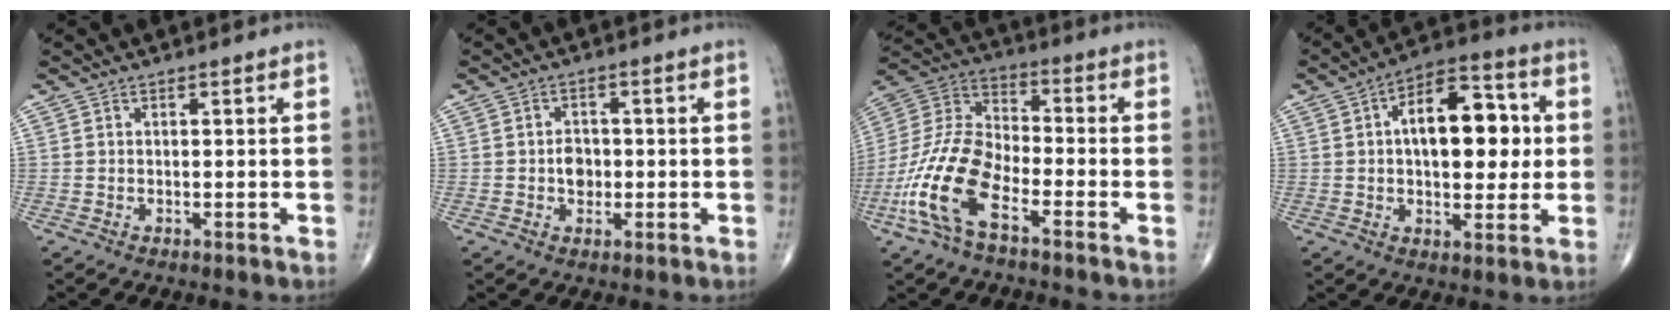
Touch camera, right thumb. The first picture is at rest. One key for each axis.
{"total": 3.4, "fx": -0.4, "fy": 2.6, "fz": 2.1, "tx": -0.017, "ty": 0.005, "tz": -0.009}
{"total": 16.4, "fx": -7.4, "fy": 7.3, "fz": 12.7, "tx": -0.268, "ty": 0.040, "tz": -0.150}
{"total": 16.2, "fx": 2.1, "fy": 8.7, "fz": 13.6, "tx": -0.163, "ty": 0.017, "tz": 0.026}